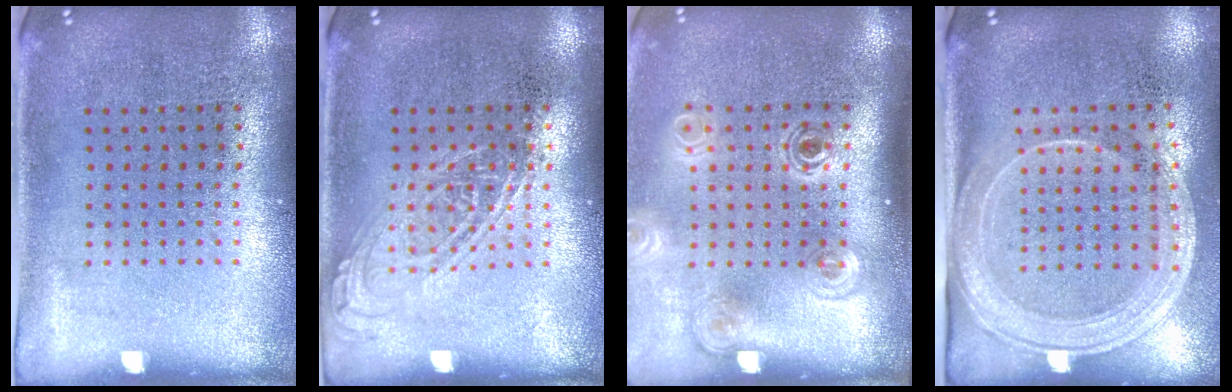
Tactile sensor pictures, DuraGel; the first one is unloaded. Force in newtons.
{"total": 1.1, "press": 1.1, "slide": 0.1}
{"total": 1.9, "press": 1.3, "slide": 1.4}
{"total": 2.0, "press": 1.7, "slide": 1.1}